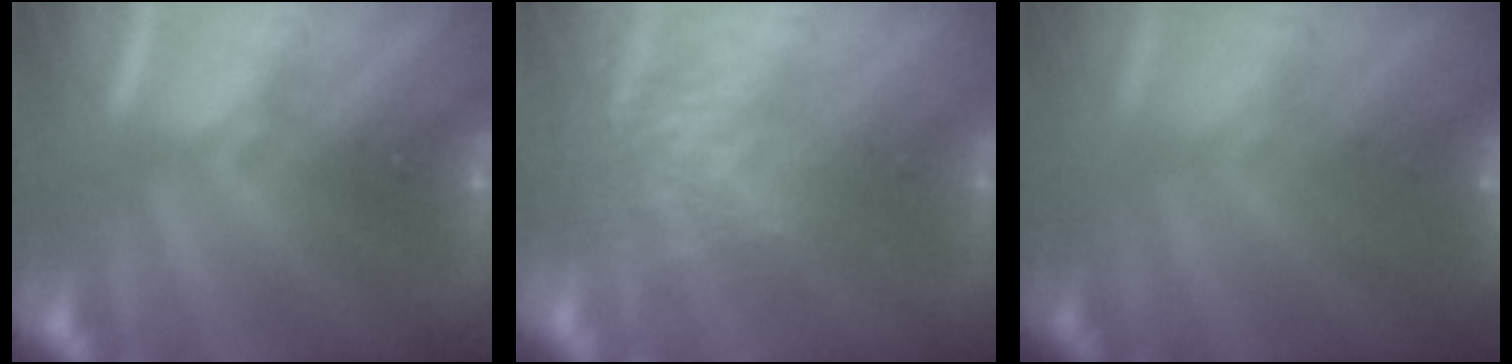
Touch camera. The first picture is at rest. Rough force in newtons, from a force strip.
{"total": 3.6}
{"total": 2.9}